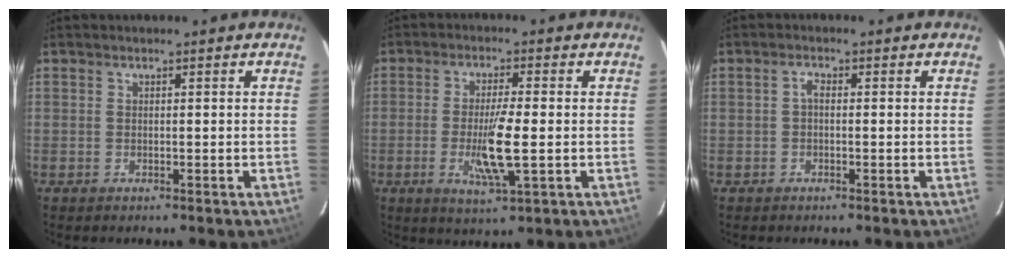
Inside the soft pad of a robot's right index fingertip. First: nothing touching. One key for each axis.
{"total": 8.3, "fx": -1.6, "fy": 0.9, "fz": 8.1, "tx": -0.150, "ty": -0.014, "tz": -0.029}
{"total": 1.2, "fx": -0.3, "fy": 0.6, "fz": 1.0, "tx": -0.021, "ty": 0.007, "tz": -0.007}